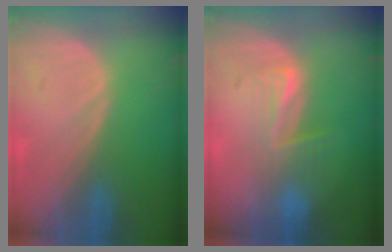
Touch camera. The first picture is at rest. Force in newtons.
{"total": 4.3, "press": 4.1, "slide": 1.4}